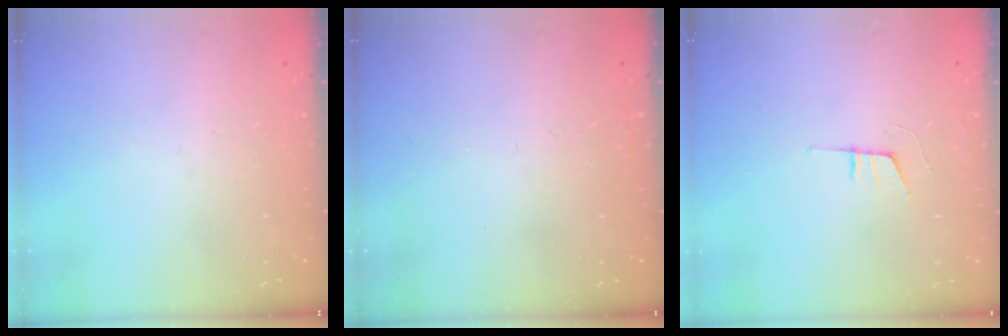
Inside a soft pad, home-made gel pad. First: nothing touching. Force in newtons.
{"total": 1.6, "press": 1.6, "slide": 0.1}
{"total": 6.1, "press": 5.2, "slide": 3.1}